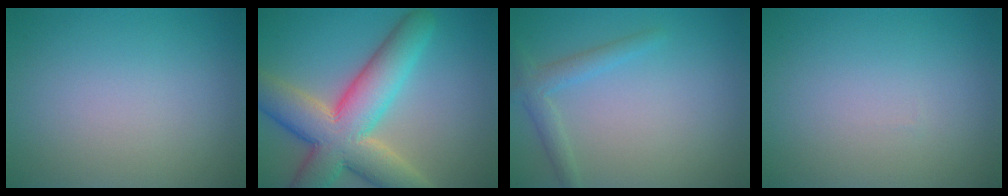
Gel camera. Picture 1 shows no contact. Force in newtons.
{"total": 10.7, "press": 10.7, "slide": 0.9}
{"total": 2.1, "press": 2.1, "slide": 0.1}
{"total": 0.0}